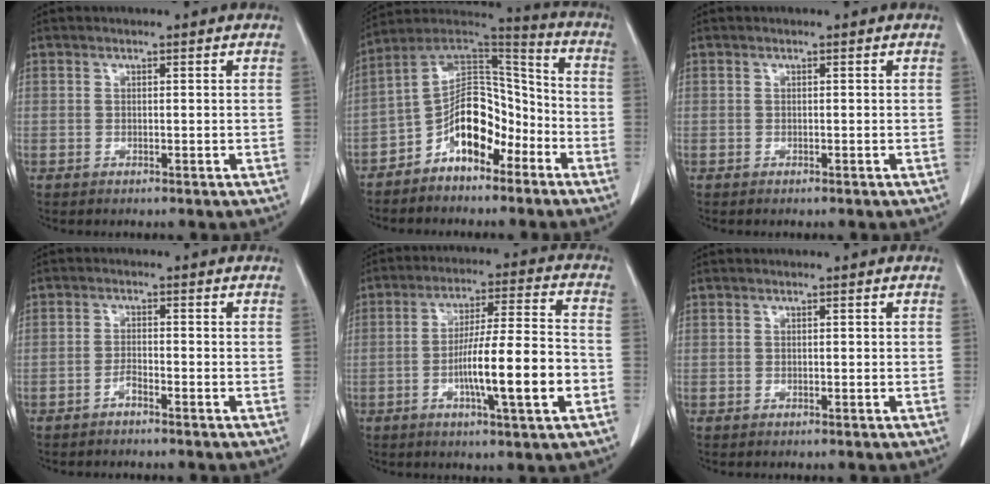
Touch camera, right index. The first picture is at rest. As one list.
[{"total": 11.7, "force": [-5.9, 6.1, 8.0], "torque": [-0.141, 0.035, -0.102]}, {"total": 0.0}, {"total": 1.6, "force": [-1.3, 0.1, 0.9], "torque": [-0.018, 0.002, -0.025]}, {"total": 13.7, "force": [-3.9, 0.7, 13.1], "torque": [-0.220, 0.002, -0.066]}, {"total": 0.0}]